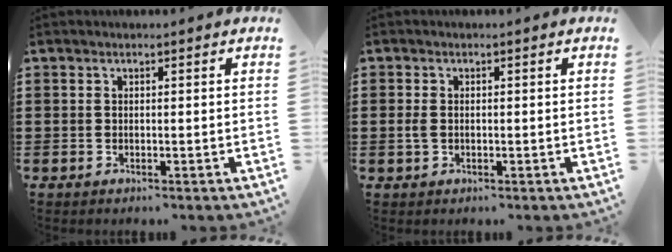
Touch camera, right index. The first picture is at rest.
{"total": 1.6, "force": [-0.2, 0.9, 1.3], "torque": [-0.042, -0.003, -0.008]}